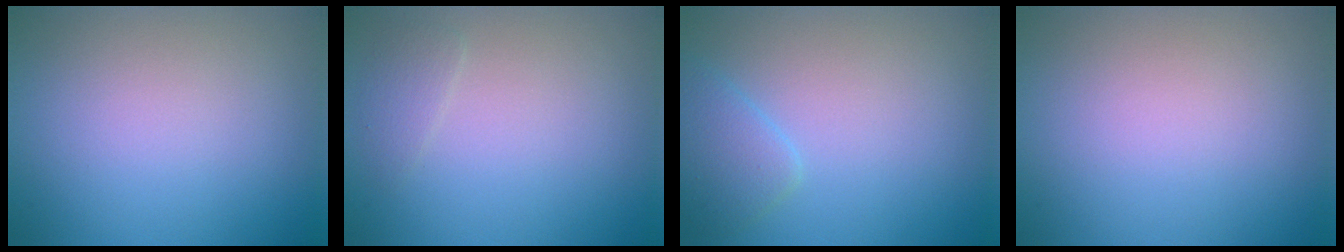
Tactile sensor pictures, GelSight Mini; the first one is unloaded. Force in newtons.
{"total": 1.1, "press": 1.1, "slide": 0.0}
{"total": 2.2, "press": 2.2, "slide": 0.1}
{"total": 0.0}